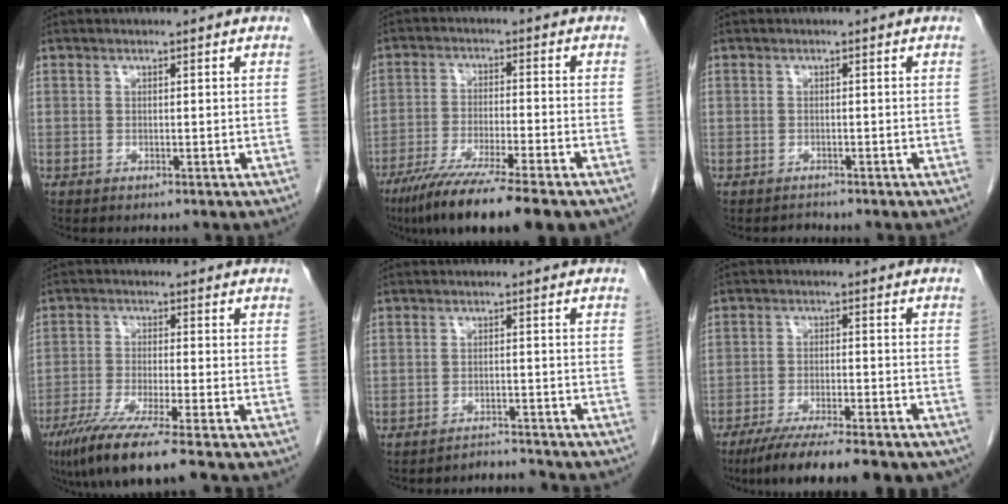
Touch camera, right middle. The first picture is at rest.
{"total": 14.1, "force": [-10.4, 0.7, 9.5], "torque": [-0.157, -0.041, -0.168]}
{"total": 0.8, "force": [-0.7, 0.2, -0.3], "torque": [0.000, -0.004, -0.013]}
{"total": 9.9, "force": [-7.0, -0.5, 7.0], "torque": [-0.123, -0.031, -0.120]}
{"total": 4.9, "force": [-4.9, 0.3, 0.2], "torque": [0.000, 0.000, -0.065]}
{"total": 15.2, "force": [-12.4, 2.2, 8.5], "torque": [-0.117, -0.023, -0.185]}